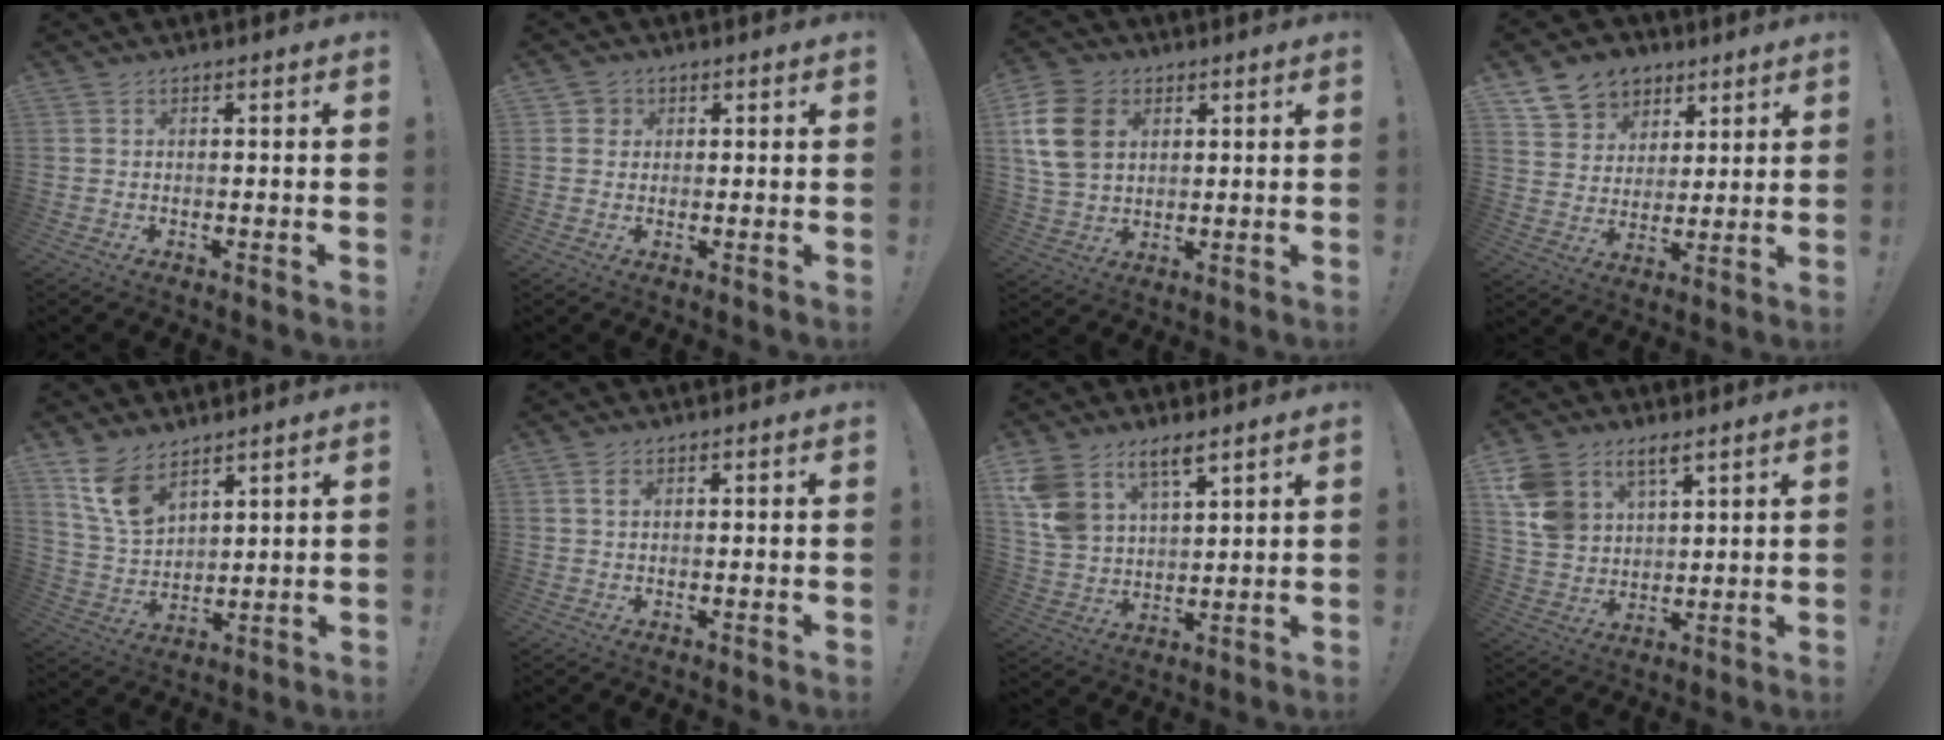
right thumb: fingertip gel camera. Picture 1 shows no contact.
{"total": 2.5, "force": [0.8, 2.3, 0.5], "torque": [-0.005, -0.001, 0.013]}
{"total": 13.8, "force": [4.2, 10.3, 8.2], "torque": [-0.165, -0.009, 0.086]}
{"total": 11.5, "force": [6.8, 8.8, 2.7], "torque": [-0.038, -0.044, 0.137]}
{"total": 11.0, "force": [7.8, 5.7, 5.3], "torque": [-0.110, -0.037, 0.157]}
{"total": 1.6, "force": [0.9, 0.9, 1.1], "torque": [-0.013, -0.001, 0.013]}
{"total": 10.7, "force": [7.7, 5.8, 4.7], "torque": [-0.099, -0.041, 0.152]}
{"total": 10.3, "force": [6.7, 6.7, 3.9], "torque": [-0.078, -0.034, 0.136]}